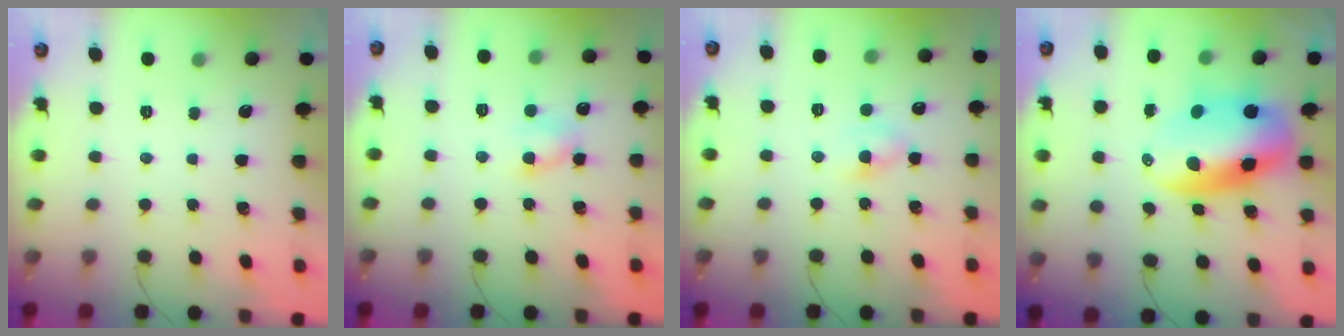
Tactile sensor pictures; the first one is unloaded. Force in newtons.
{"total": 5.1, "press": 5.1, "slide": 0.7}
{"total": 4.0, "press": 3.7, "slide": 1.4}
{"total": 13.4, "press": 13.0, "slide": 3.4}